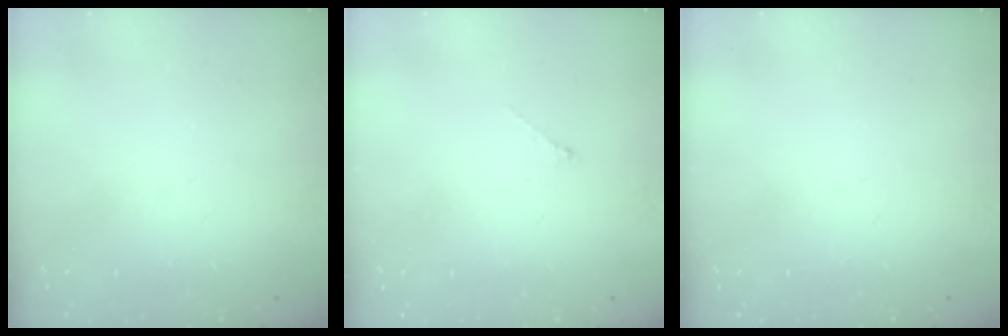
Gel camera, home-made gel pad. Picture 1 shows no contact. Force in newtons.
{"total": 0.6, "press": 0.5, "slide": 0.3}
{"total": 0.0}